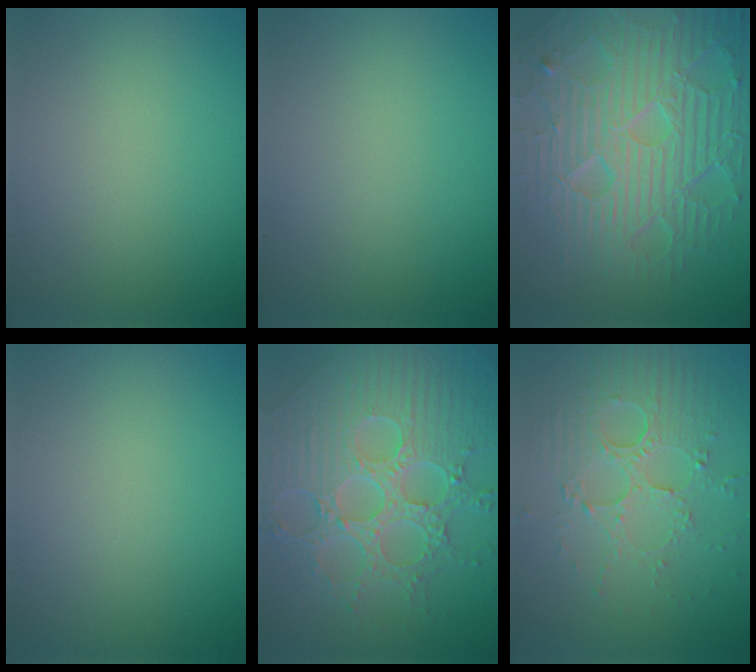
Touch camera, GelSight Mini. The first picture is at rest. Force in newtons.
{"total": 0.0}
{"total": 10.9, "press": 6.9, "slide": 8.5}
{"total": 0.0}
{"total": 8.7, "press": 6.3, "slide": 5.9}
{"total": 5.4, "press": 3.7, "slide": 4.0}